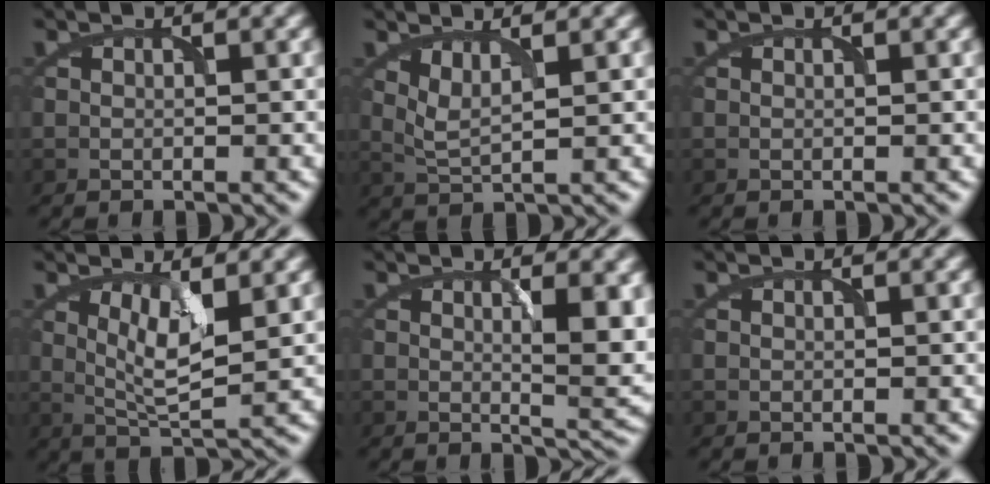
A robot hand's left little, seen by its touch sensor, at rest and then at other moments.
{"total": 2.2, "force": [1.1, 0.5, 1.8], "torque": [-0.041, -0.007, 0.025]}
{"total": 0.0}
{"total": 4.0, "force": [1.0, 1.1, 3.7], "torque": [-0.075, -0.006, 0.023]}
{"total": 4.7, "force": [1.1, 1.4, 4.4], "torque": [-0.062, -0.008, 0.023]}
{"total": 0.0}